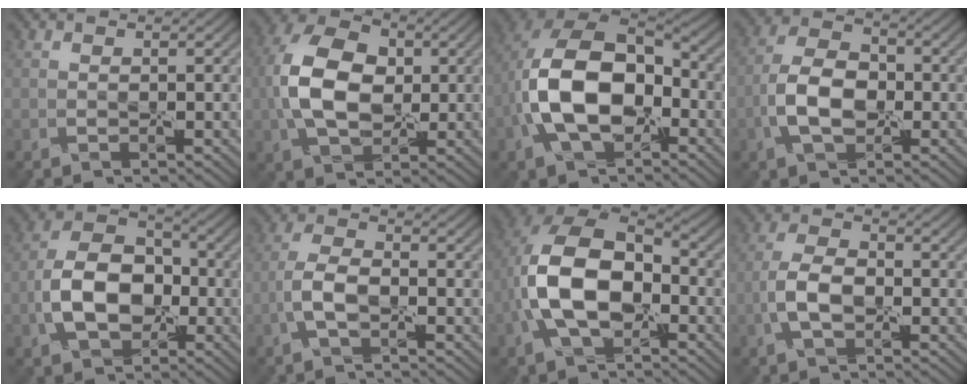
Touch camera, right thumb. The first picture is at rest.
{"total": 9.5, "force": [0.4, 6.4, 7.1], "torque": [-0.159, 0.019, -0.006]}
{"total": 12.7, "force": [-2.2, 8.1, 9.5], "torque": [-0.206, -0.003, -0.051]}
{"total": 6.3, "force": [-1.9, 3.7, 4.7], "torque": [-0.095, 0.011, -0.046]}
{"total": 9.2, "force": [-2.4, 6.2, 6.4], "torque": [-0.126, 0.009, -0.055]}
{"total": 3.3, "force": [-1.6, 1.2, 2.7], "torque": [-0.059, 0.013, -0.042]}
{"total": 11.1, "force": [-1.8, 6.9, 8.5], "torque": [-0.187, 0.005, -0.044]}
{"total": 4.4, "force": [-1.6, 2.2, 3.5], "torque": [-0.073, 0.014, -0.042]}